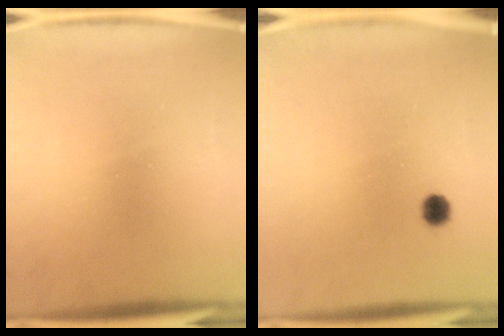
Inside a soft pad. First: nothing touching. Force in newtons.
{"total": 1.9}